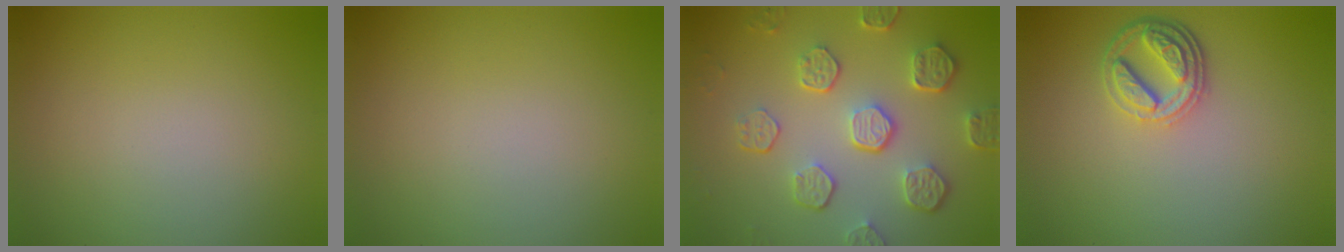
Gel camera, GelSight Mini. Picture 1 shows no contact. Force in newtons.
{"total": 0.0}
{"total": 5.8, "press": 4.2, "slide": 4.0}
{"total": 3.9, "press": 3.1, "slide": 2.4}